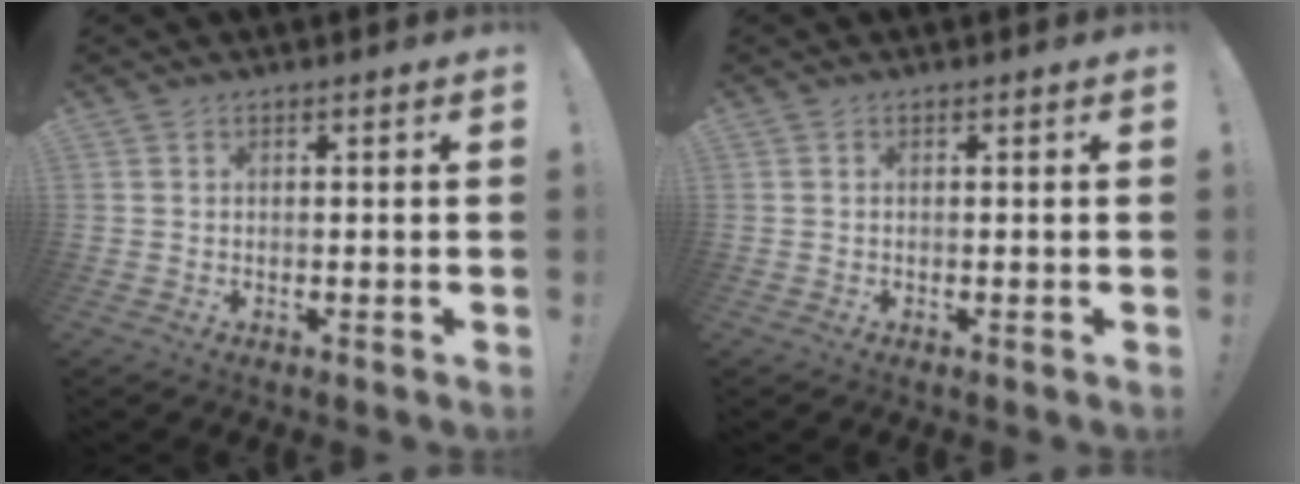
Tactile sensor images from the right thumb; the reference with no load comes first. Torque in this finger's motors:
{"motor_torque": [-0.12, -0.04, -0.04, 0.07, 0.00]}